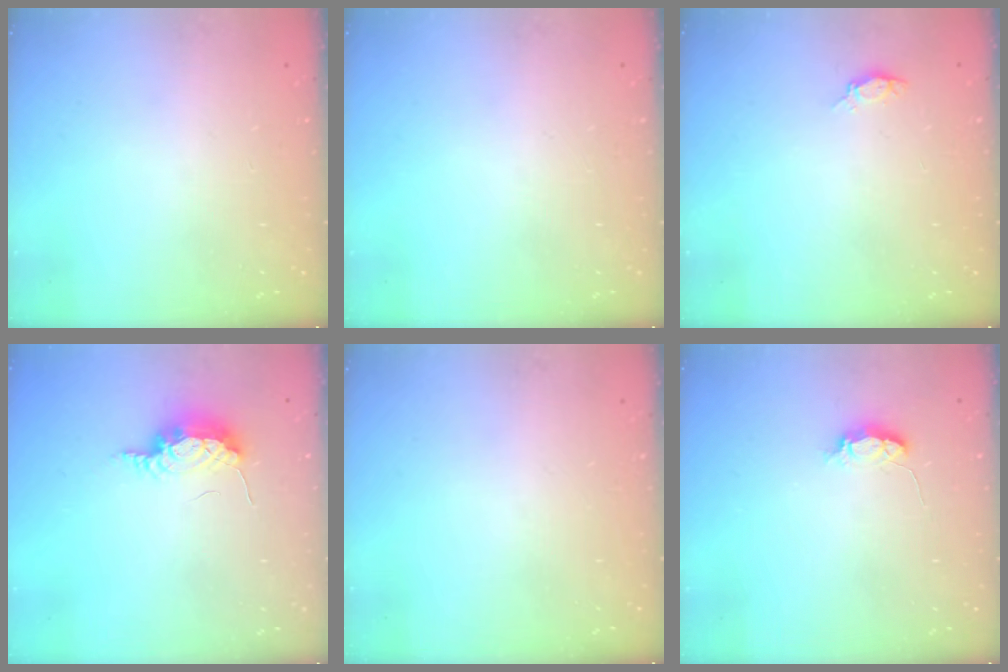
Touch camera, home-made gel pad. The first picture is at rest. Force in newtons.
{"total": 0.0}
{"total": 3.8, "press": 3.6, "slide": 1.4}
{"total": 8.7, "press": 7.8, "slide": 4.0}
{"total": 0.0}
{"total": 4.3, "press": 4.2, "slide": 0.4}